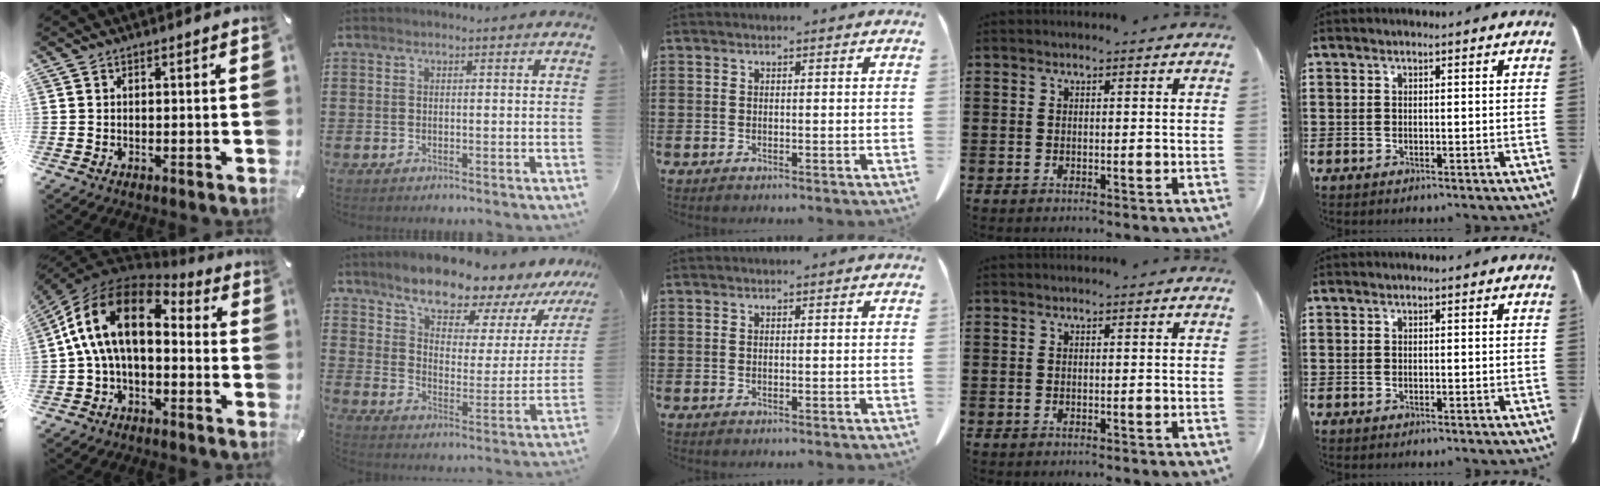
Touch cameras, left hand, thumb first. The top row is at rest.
{"thumb": {"total": 16.2, "force": [1.8, 9.5, 13.0], "torque": [-0.273, 0.011, 0.023]}, "index": {"total": 9.7, "force": [8.3, 3.1, 3.9], "torque": [-0.097, -0.060, 0.140]}}